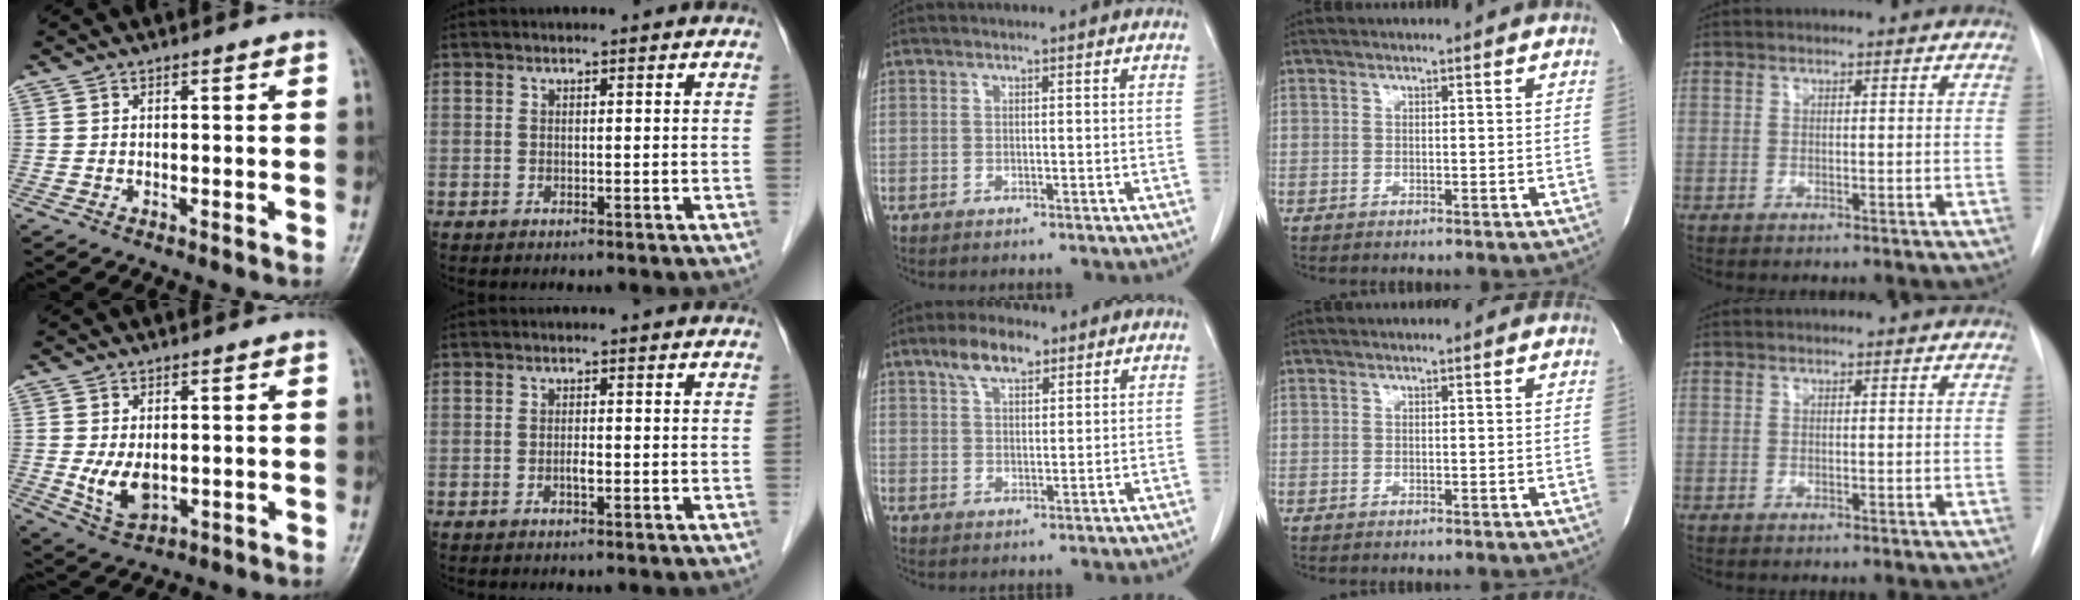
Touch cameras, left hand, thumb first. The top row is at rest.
{"thumb": {"total": 6.2, "force": [-0.3, 3.9, 4.8], "torque": [-0.081, -0.015, 0.007]}, "index": {"total": 1.4, "force": [-1.1, 0.1, 0.8], "torque": [-0.018, -0.006, -0.018]}, "middle": {"total": 5.9, "force": [3.8, 2.3, 3.9], "torque": [-0.076, 0.014, 0.068]}}